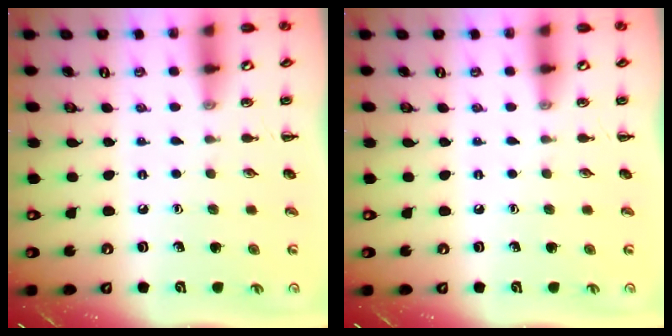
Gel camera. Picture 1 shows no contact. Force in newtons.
{"total": 0.0}